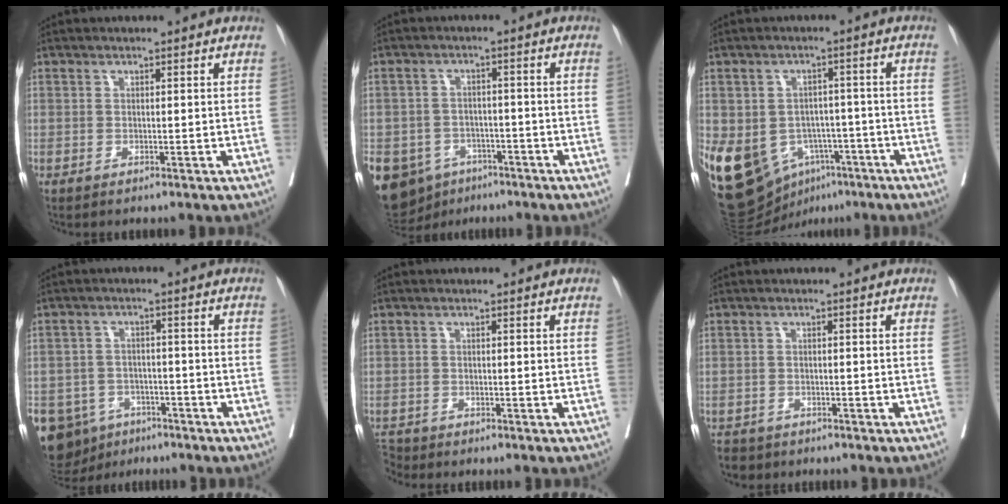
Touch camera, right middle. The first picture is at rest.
{"total": 14.9, "force": [-7.8, 11.6, 5.3], "torque": [-0.142, 0.011, -0.101]}
{"total": 14.6, "force": [-6.5, 10.9, 7.2], "torque": [-0.142, 0.016, -0.088]}
{"total": 13.4, "force": [-7.3, 10.4, 4.2], "torque": [-0.112, 0.012, -0.097]}
{"total": 1.7, "force": [-1.6, 0.1, -0.3], "torque": [0.005, -0.010, -0.030]}
{"total": 3.2, "force": [-2.6, 1.8, 0.1], "torque": [-0.004, 0.002, -0.041]}